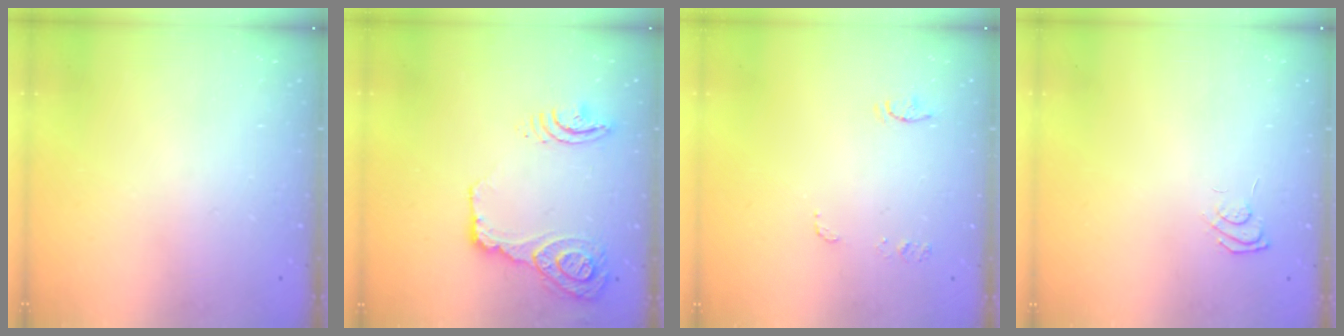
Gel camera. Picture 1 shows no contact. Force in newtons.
{"total": 30.8, "press": 21.2, "slide": 22.4}
{"total": 6.9, "press": 6.9, "slide": 0.5}
{"total": 6.1, "press": 5.9, "slide": 1.4}